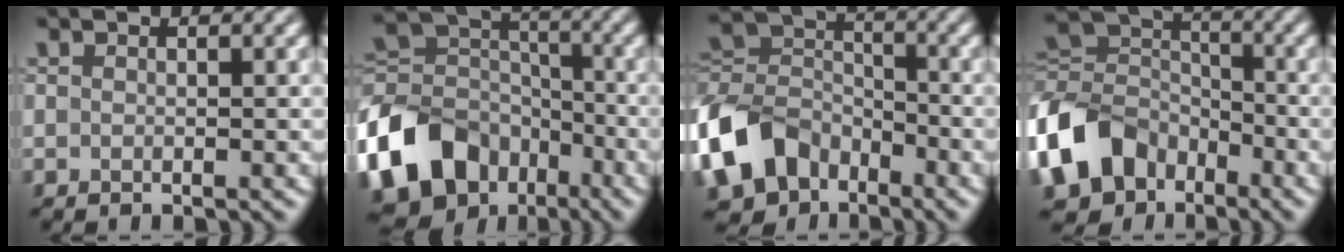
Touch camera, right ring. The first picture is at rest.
{"total": 13.8, "force": [-6.8, 10.0, 6.7], "torque": [-0.179, 0.002, -0.136]}
{"total": 8.7, "force": [-4.2, 6.4, 4.1], "torque": [-0.087, 0.006, -0.103]}
{"total": 9.4, "force": [-4.0, 7.2, 4.6], "torque": [-0.111, 0.006, -0.099]}